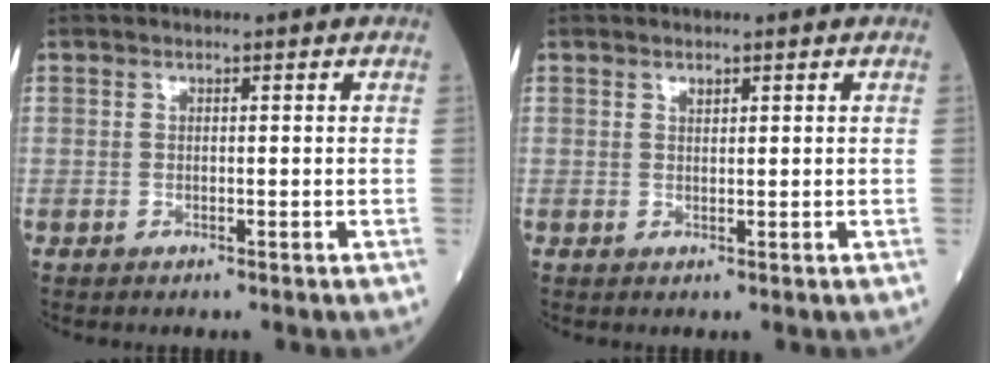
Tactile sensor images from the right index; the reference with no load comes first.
{"total": 0.7, "force": [0.5, 0.3, 0.3], "torque": [-0.008, -0.003, 0.009]}